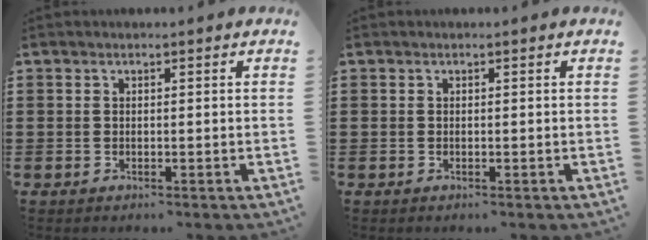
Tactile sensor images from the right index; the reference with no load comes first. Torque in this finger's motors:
{"motor_torque": [0.00, 0.00, 0.00, 0.00]}